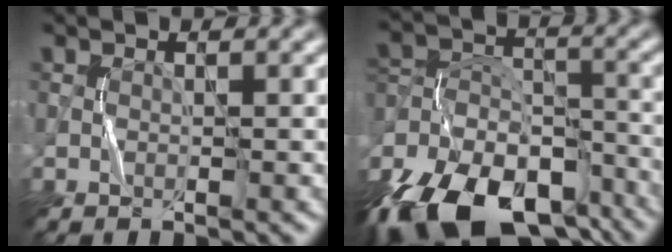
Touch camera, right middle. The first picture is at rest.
{"total": 16.2, "force": [-12.2, 8.0, 7.1], "torque": [-0.155, -0.007, -0.197]}